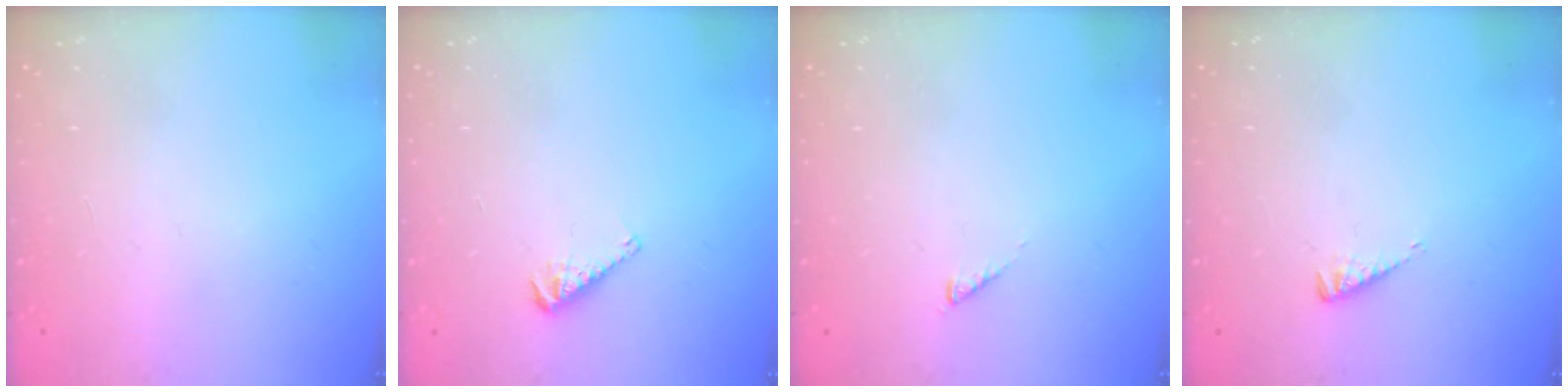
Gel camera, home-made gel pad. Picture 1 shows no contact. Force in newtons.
{"total": 5.0, "press": 4.9, "slide": 0.7}
{"total": 1.6, "press": 1.5, "slide": 0.3}
{"total": 3.3, "press": 3.3, "slide": 0.3}